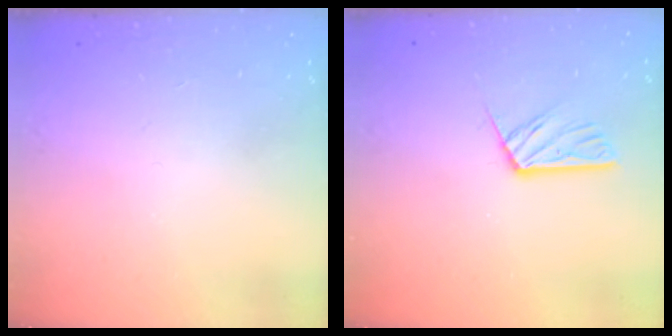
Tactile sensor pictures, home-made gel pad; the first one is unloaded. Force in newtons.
{"total": 6.6, "press": 6.6, "slide": 0.4}